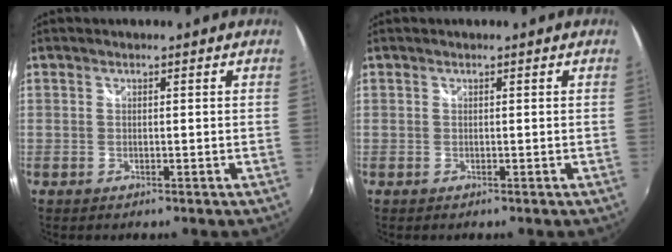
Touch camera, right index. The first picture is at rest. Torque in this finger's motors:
{"motor_torque": [0.00, 0.00, 0.00, 0.00]}